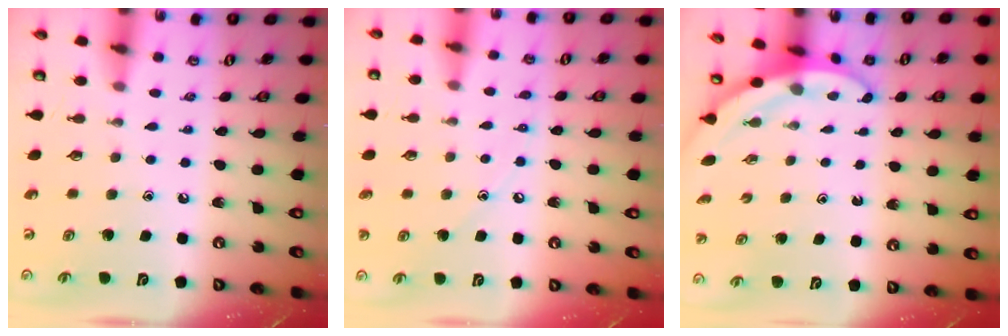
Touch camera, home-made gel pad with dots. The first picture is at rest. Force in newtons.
{"total": 5.4, "press": 5.4, "slide": 0.6}
{"total": 3.1, "press": 3.1, "slide": 0.2}